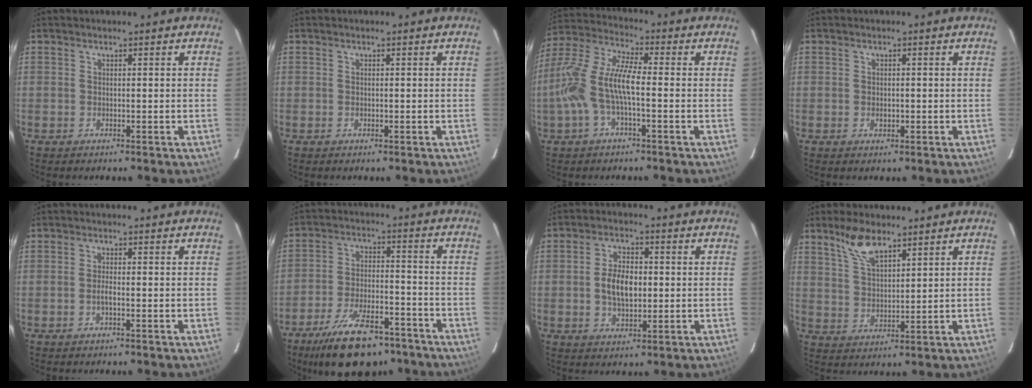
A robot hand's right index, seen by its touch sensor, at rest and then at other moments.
{"total": 0.0}
{"total": 11.9, "force": [-2.4, 3.3, 11.2], "torque": [-0.240, 0.008, -0.049]}
{"total": 1.4, "force": [-0.2, 1.1, 0.8], "torque": [-0.012, 0.001, -0.003]}
{"total": 1.3, "force": [-0.5, 0.2, 1.2], "torque": [-0.025, 0.001, -0.010]}
{"total": 17.6, "force": [-12.8, 7.2, 9.6], "torque": [-0.188, -0.012, -0.197]}
{"total": 7.1, "force": [-0.2, 4.0, 5.8], "torque": [-0.113, 0.006, -0.002]}
{"total": 7.1, "force": [5.2, 2.5, 4.2], "torque": [-0.079, 0.005, 0.105]}